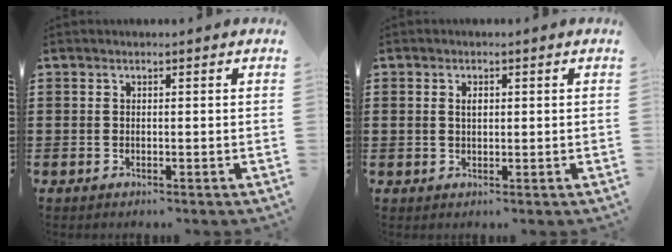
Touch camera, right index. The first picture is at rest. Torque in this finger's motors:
{"motor_torque": [-0.42, 0.38, 0.05, 0.00]}